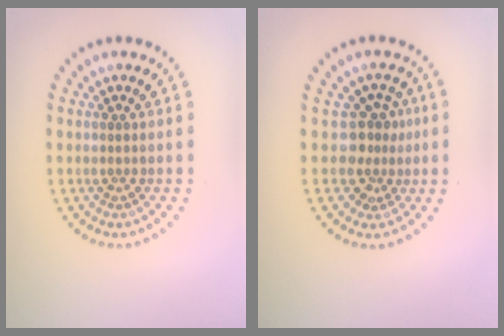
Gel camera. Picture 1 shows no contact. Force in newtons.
{"total": 2.8, "press": 2.1, "slide": 1.8}